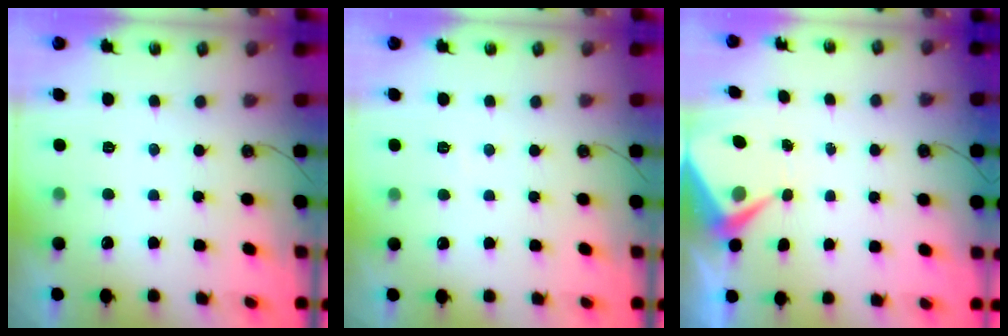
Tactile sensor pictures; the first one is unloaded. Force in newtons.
{"total": 3.0, "press": 3.0, "slide": 0.5}
{"total": 5.3, "press": 5.3, "slide": 0.6}